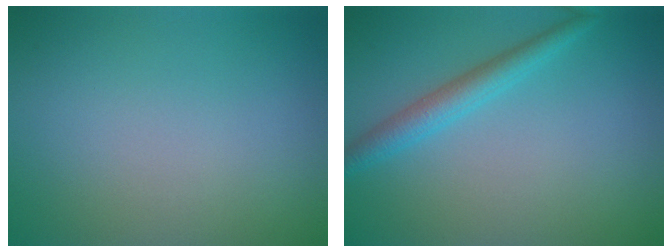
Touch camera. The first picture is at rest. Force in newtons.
{"total": 2.9, "press": 2.9, "slide": 0.1}